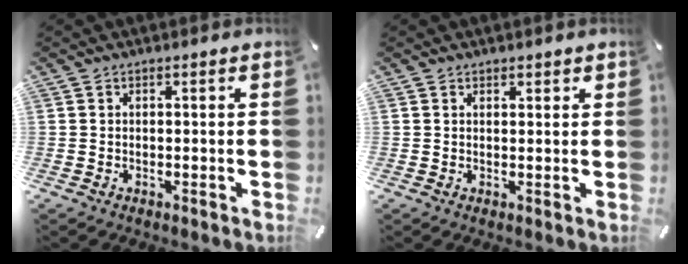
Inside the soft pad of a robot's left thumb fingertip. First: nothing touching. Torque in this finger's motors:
{"motor_torque": [-0.33, -0.22, 0.00, 0.11, -0.02]}